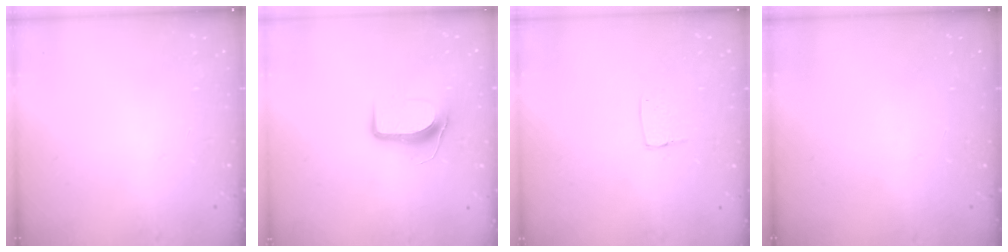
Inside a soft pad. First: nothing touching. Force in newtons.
{"total": 8.7, "press": 8.6, "slide": 0.5}
{"total": 5.2, "press": 5.2, "slide": 0.4}
{"total": 0.0}